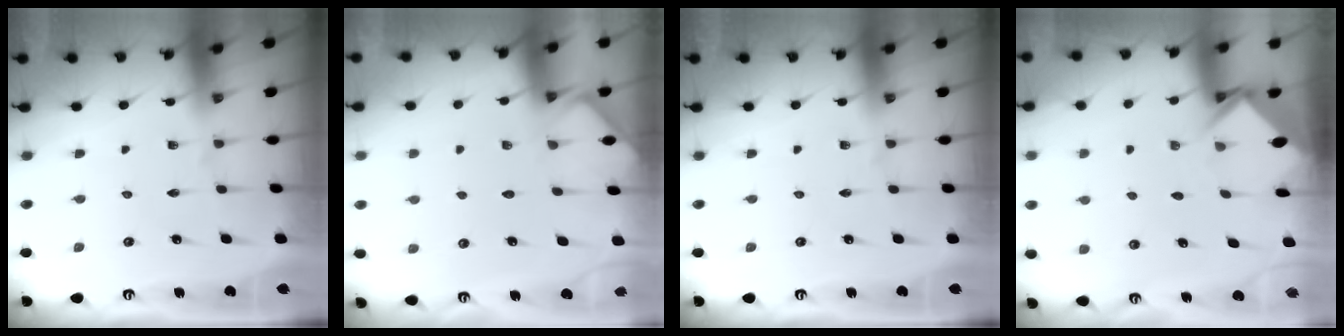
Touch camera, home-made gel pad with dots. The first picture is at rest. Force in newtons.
{"total": 2.6, "press": 2.6, "slide": 0.4}
{"total": 0.0}
{"total": 4.0, "press": 4.0, "slide": 0.2}